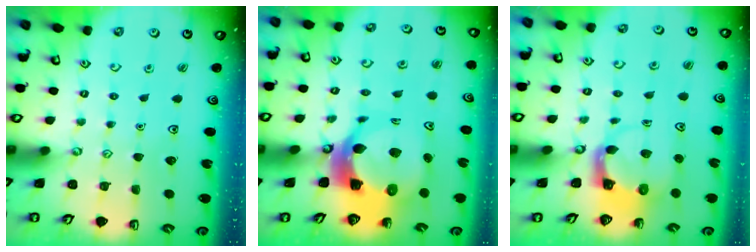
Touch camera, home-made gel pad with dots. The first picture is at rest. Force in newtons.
{"total": 12.0, "press": 11.9, "slide": 1.3}
{"total": 3.9, "press": 3.9, "slide": 0.6}